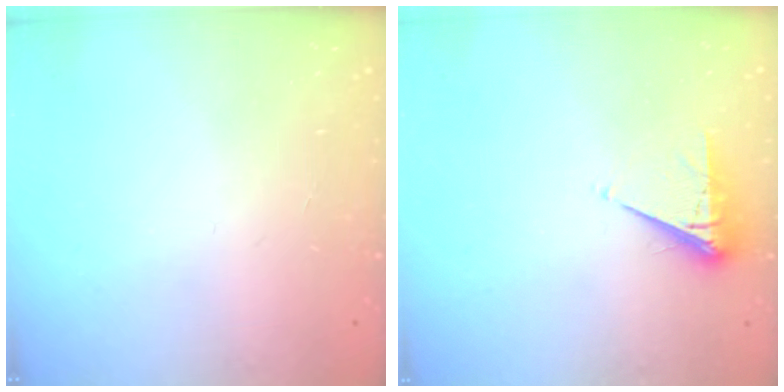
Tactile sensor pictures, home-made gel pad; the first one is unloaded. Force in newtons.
{"total": 5.7, "press": 5.7, "slide": 0.5}